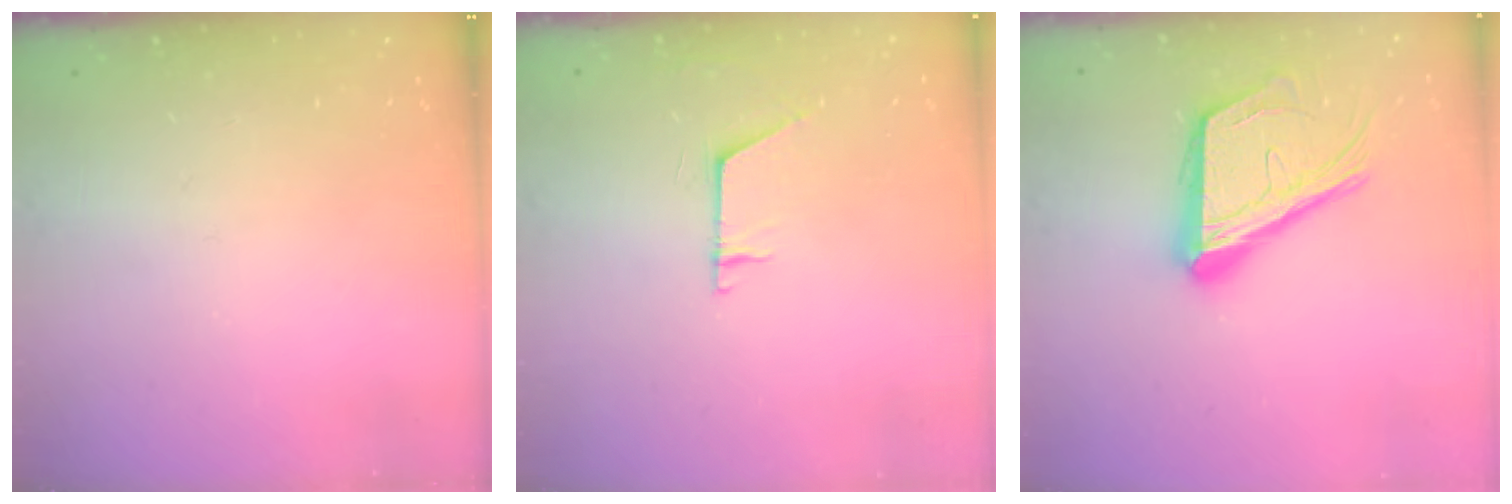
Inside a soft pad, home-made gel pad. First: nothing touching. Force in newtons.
{"total": 6.1, "press": 6.1, "slide": 0.5}
{"total": 19.7, "press": 19.6, "slide": 2.3}